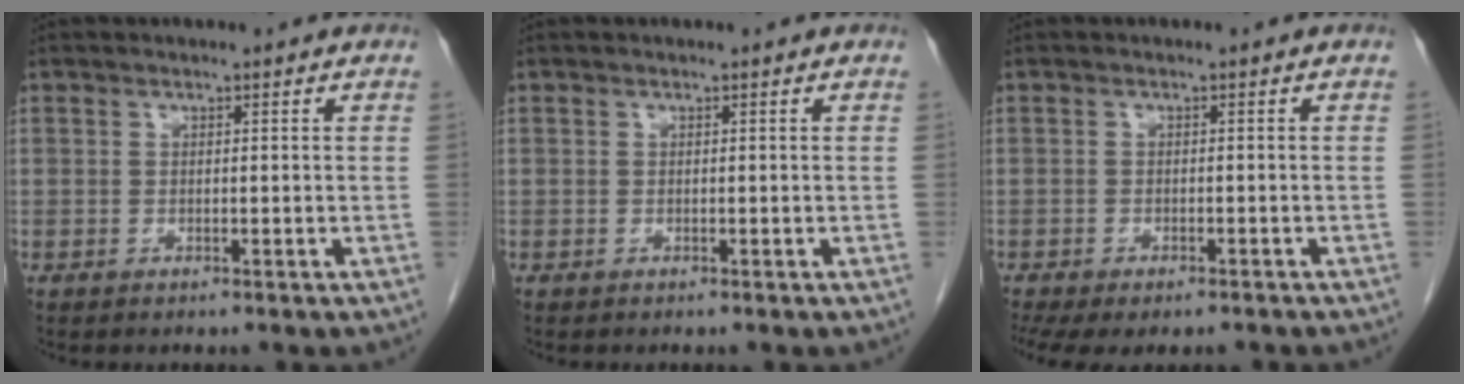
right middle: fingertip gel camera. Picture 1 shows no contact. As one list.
[{"total": 0.0}, {"total": 9.4, "force": [-6.9, 4.5, 4.5], "torque": [-0.098, -0.008, -0.086]}]